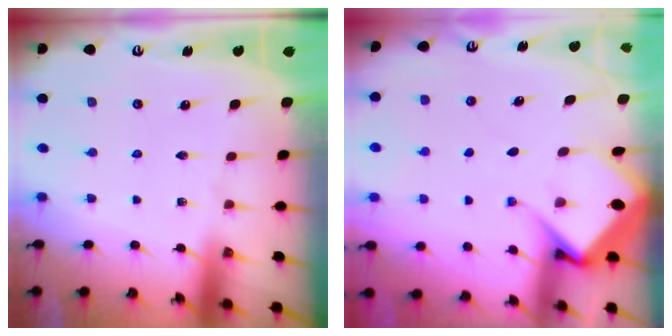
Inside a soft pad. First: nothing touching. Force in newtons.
{"total": 7.8, "press": 7.7, "slide": 0.8}